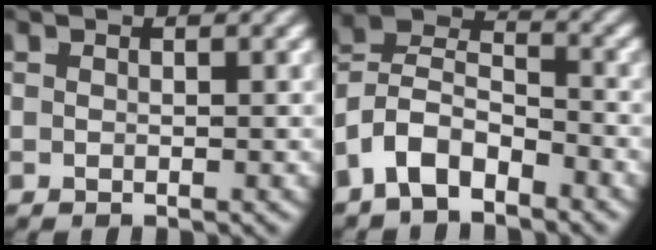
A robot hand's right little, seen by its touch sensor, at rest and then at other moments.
{"total": 9.2, "force": [-1.8, 8.0, 4.1], "torque": [-0.110, -0.028, -0.041]}